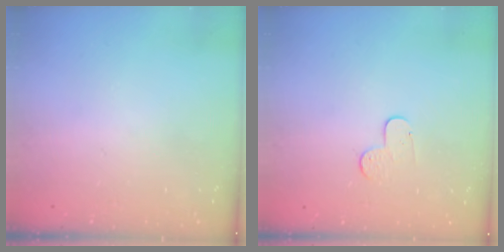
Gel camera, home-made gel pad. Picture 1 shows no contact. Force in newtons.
{"total": 5.9, "press": 5.8, "slide": 0.6}